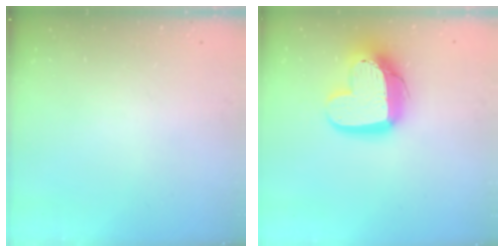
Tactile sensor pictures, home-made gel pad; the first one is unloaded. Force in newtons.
{"total": 16.6, "press": 16.6, "slide": 1.3}